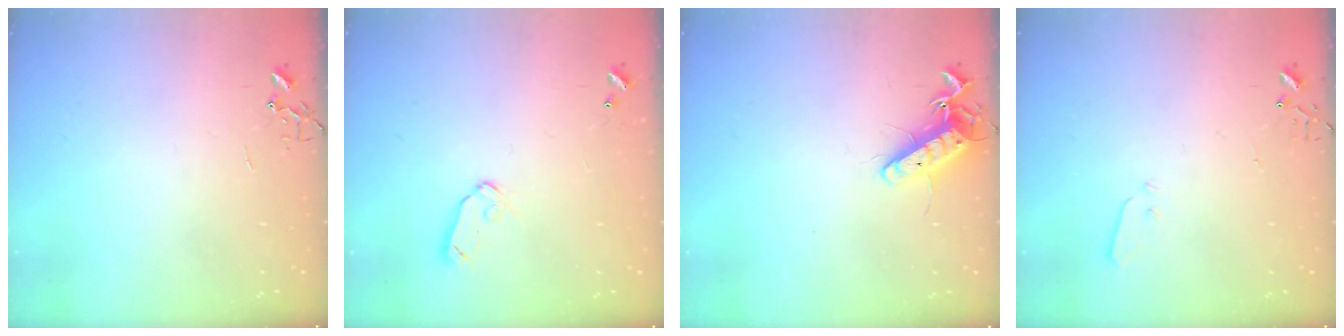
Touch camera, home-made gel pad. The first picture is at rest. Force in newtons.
{"total": 7.4, "press": 7.4, "slide": 0.8}
{"total": 12.1, "press": 12.1, "slide": 0.9}
{"total": 3.0, "press": 2.9, "slide": 0.7}